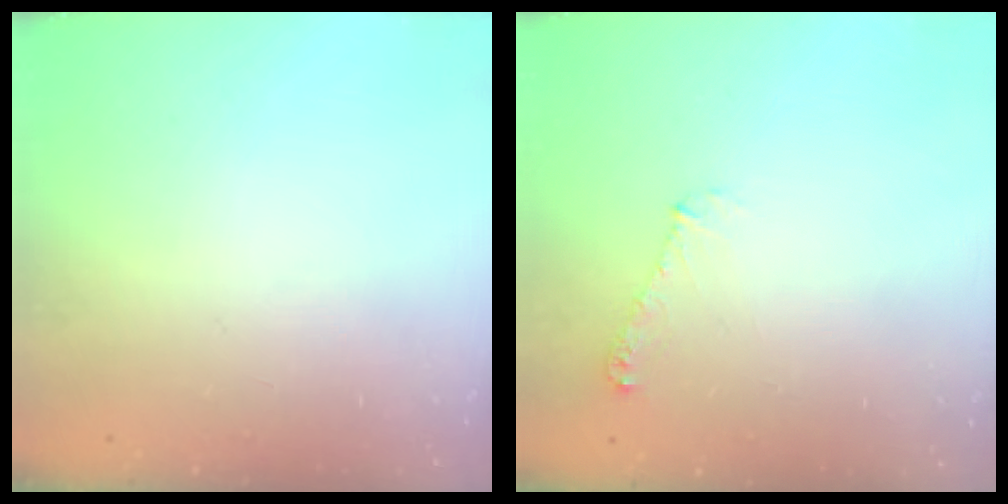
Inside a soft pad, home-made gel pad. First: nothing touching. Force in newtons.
{"total": 5.7, "press": 5.7, "slide": 0.5}